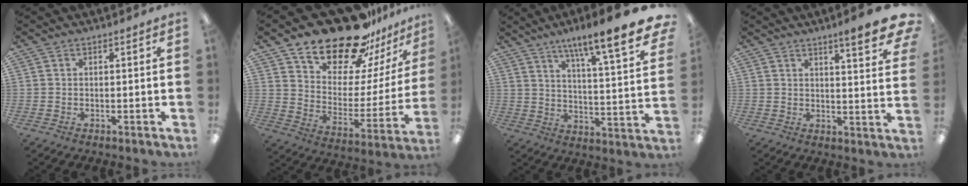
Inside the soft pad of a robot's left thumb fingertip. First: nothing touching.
{"total": 21.7, "force": [17.9, 9.3, 8.1], "torque": [-0.140, -0.122, 0.317]}
{"total": 13.9, "force": [10.4, 1.1, 9.2], "torque": [-0.141, -0.081, 0.157]}
{"total": 9.0, "force": [6.4, 1.4, 6.2], "torque": [-0.074, -0.043, 0.099]}